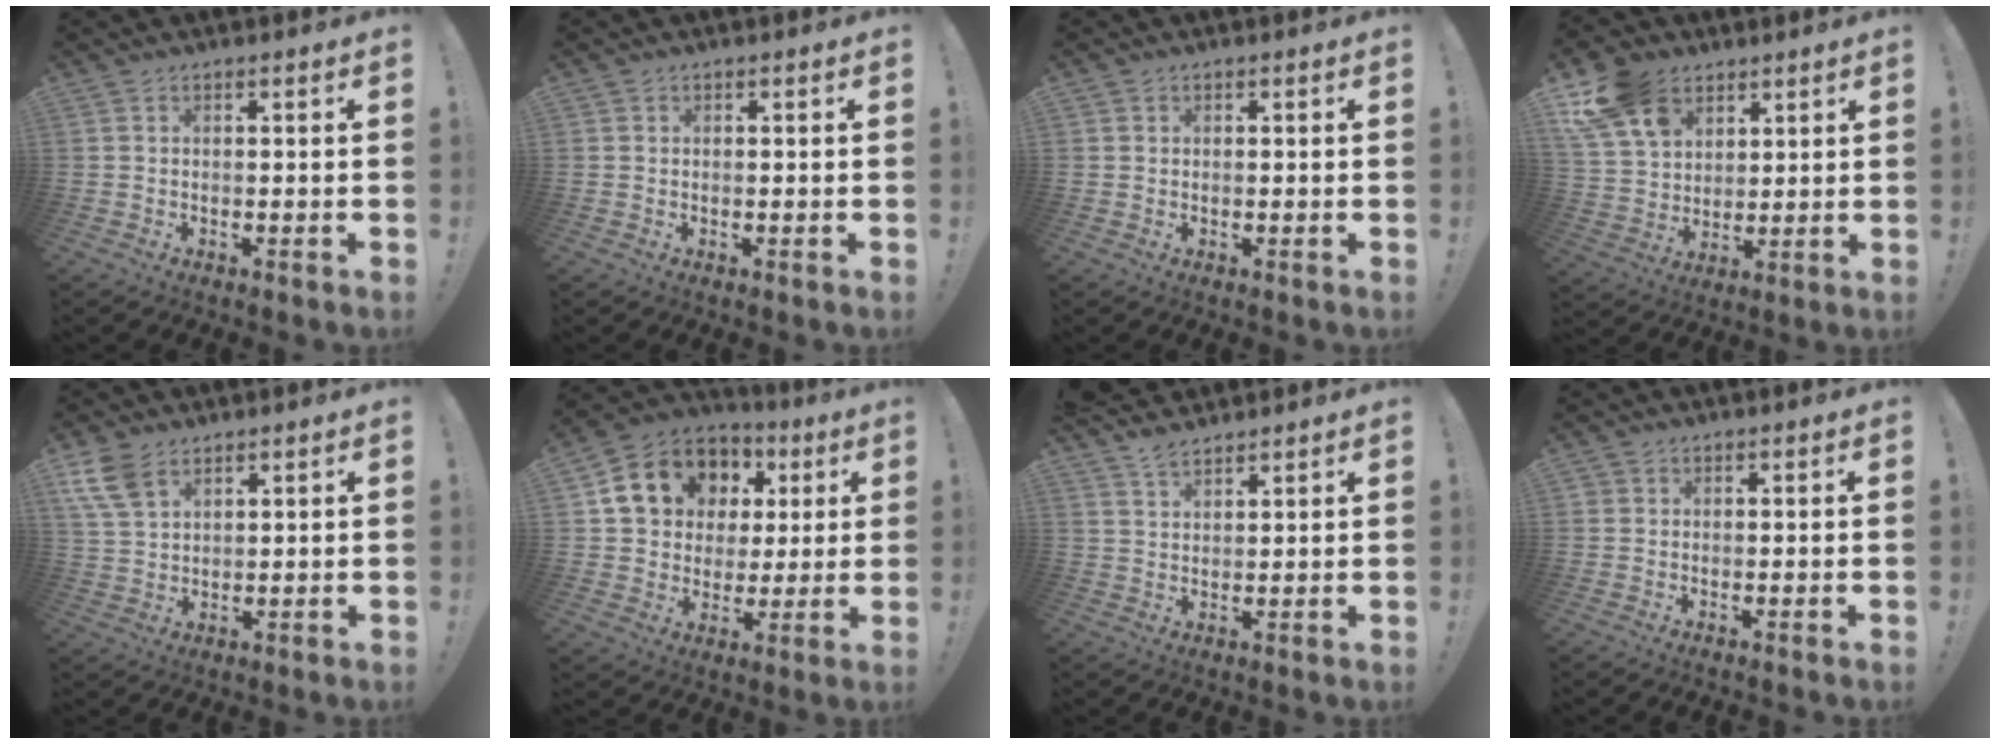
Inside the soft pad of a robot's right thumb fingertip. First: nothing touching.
{"total": 0.6, "force": [0.3, 0.4, -0.3], "torque": [0.007, 0.001, 0.005]}
{"total": 0.9, "force": [0.5, 0.8, -0.2], "torque": [0.007, 0.001, 0.008]}
{"total": 15.7, "force": [8.3, 11.1, 7.4], "torque": [-0.147, -0.040, 0.162]}
{"total": 8.2, "force": [4.8, 4.7, 4.7], "torque": [-0.092, -0.014, 0.096]}
{"total": 14.9, "force": [5.4, 12.3, 6.5], "torque": [-0.102, -0.013, 0.121]}
{"total": 5.3, "force": [4.7, 1.9, 1.6], "torque": [-0.032, -0.025, 0.089]}
{"total": 1.1, "force": [0.4, 1.0, 0.3], "torque": [-0.009, 0.004, 0.008]}